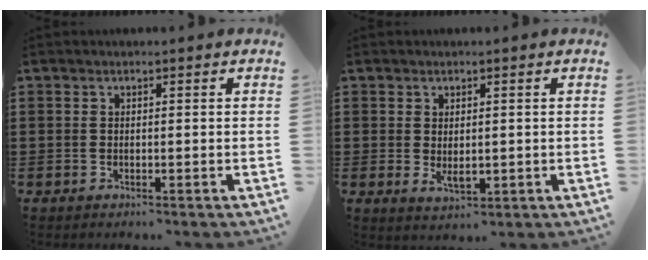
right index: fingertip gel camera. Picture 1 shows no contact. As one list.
[{"total": 2.3, "force": [0.1, 1.2, 1.9], "torque": [-0.037, 0.002, 0.003]}]